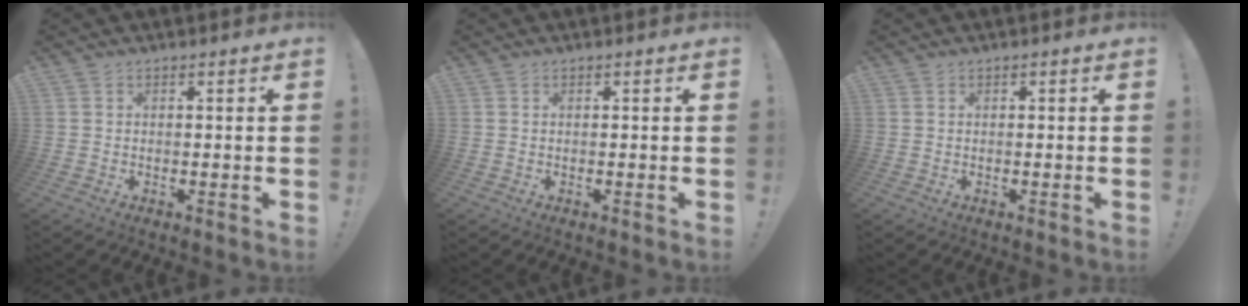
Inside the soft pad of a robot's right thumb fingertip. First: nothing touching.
{"total": 0.0}
{"total": 0.0}